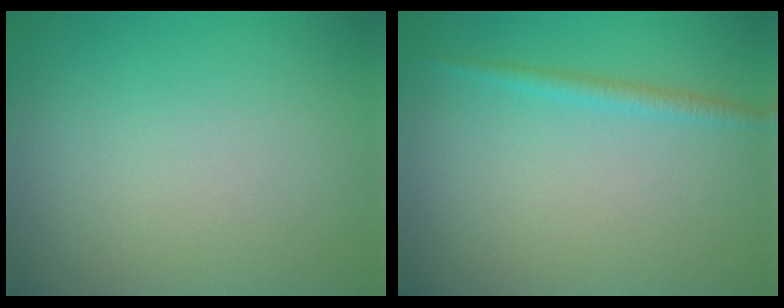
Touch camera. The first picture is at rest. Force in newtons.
{"total": 1.4, "press": 1.4, "slide": 0.1}